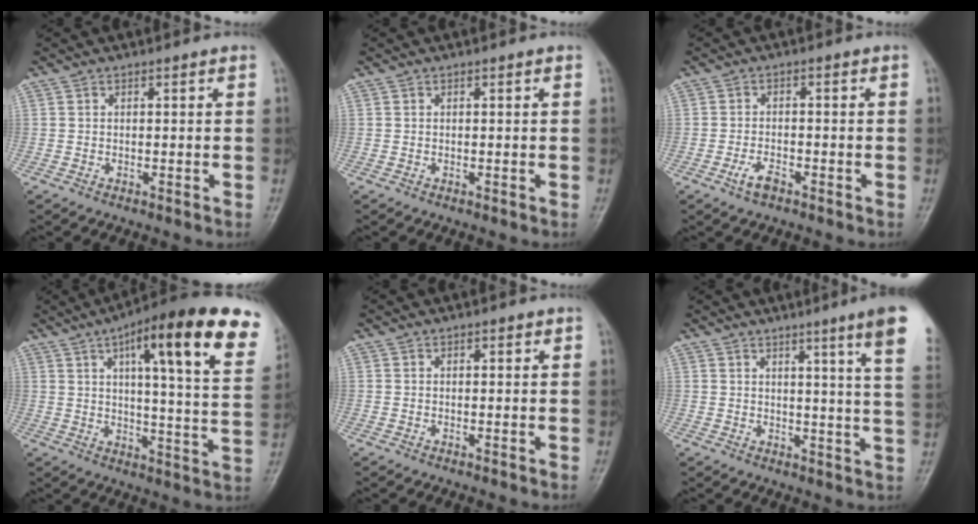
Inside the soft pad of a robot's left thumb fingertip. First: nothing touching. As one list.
[{"total": 0.0}, {"total": 3.0, "force": [-1.9, 1.4, 1.8], "torque": [-0.038, 0.012, -0.037]}, {"total": 24.6, "force": [12.1, 5.7, 20.6], "torque": [-0.270, -0.021, 0.161]}, {"total": 0.6, "force": [0.3, 0.4, 0.3], "torque": [0.001, 0.000, 0.002]}, {"total": 11.5, "force": [6.7, -0.7, 9.3], "torque": [-0.119, -0.033, 0.070]}]